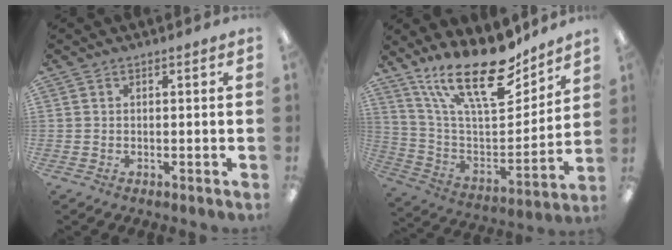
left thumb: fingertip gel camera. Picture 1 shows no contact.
{"total": 23.6, "force": [16.9, 8.3, 14.1], "torque": [-0.255, -0.110, 0.294]}